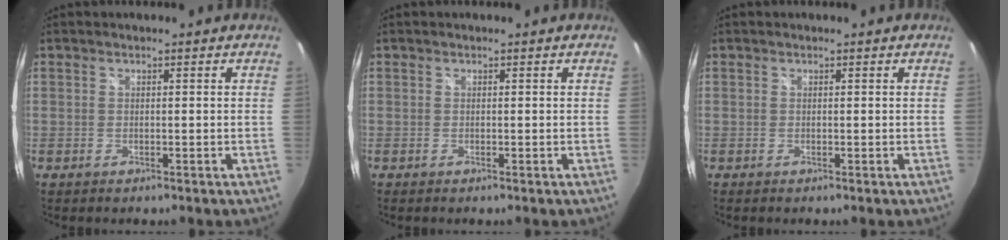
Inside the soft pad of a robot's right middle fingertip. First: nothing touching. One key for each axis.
{"total": 0.0}
{"total": 0.0}